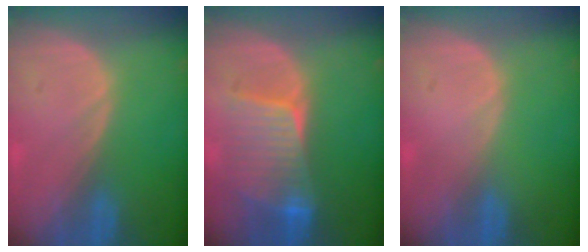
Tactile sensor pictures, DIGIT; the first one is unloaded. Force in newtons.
{"total": 7.3, "press": 7.3, "slide": 1.0}
{"total": 0.0}